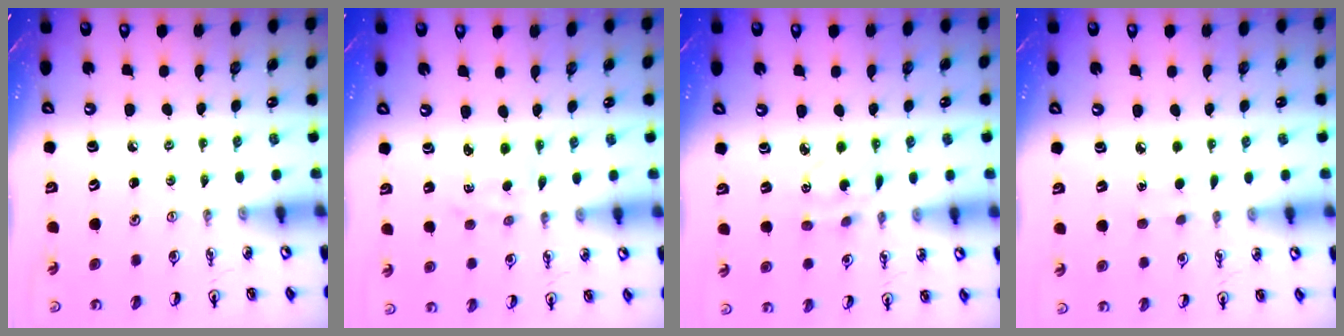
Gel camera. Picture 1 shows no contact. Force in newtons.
{"total": 1.7, "press": 1.7, "slide": 0.3}
{"total": 3.9, "press": 3.9, "slide": 0.3}
{"total": 4.5, "press": 4.5, "slide": 0.5}